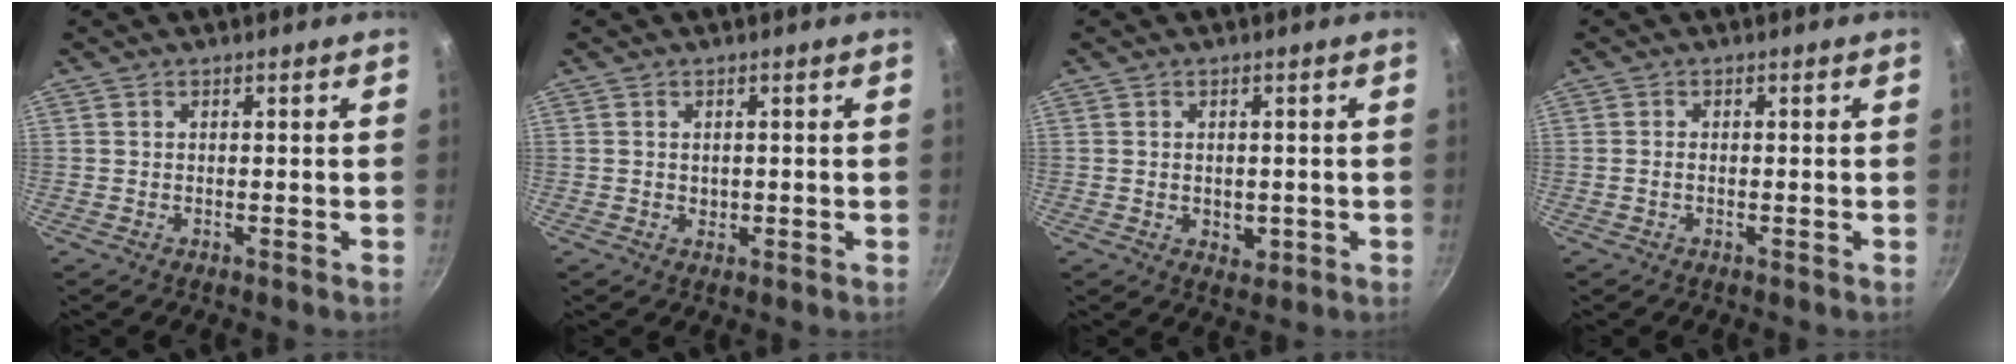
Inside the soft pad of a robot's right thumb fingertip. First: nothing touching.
{"total": 1.2, "force": [0.0, 1.0, 0.6], "torque": [-0.004, -0.001, 0.001]}
{"total": 3.2, "force": [-0.5, 2.4, 2.1], "torque": [-0.025, -0.005, -0.003]}
{"total": 0.8, "force": [-0.3, 0.5, 0.6], "torque": [-0.015, 0.005, -0.006]}